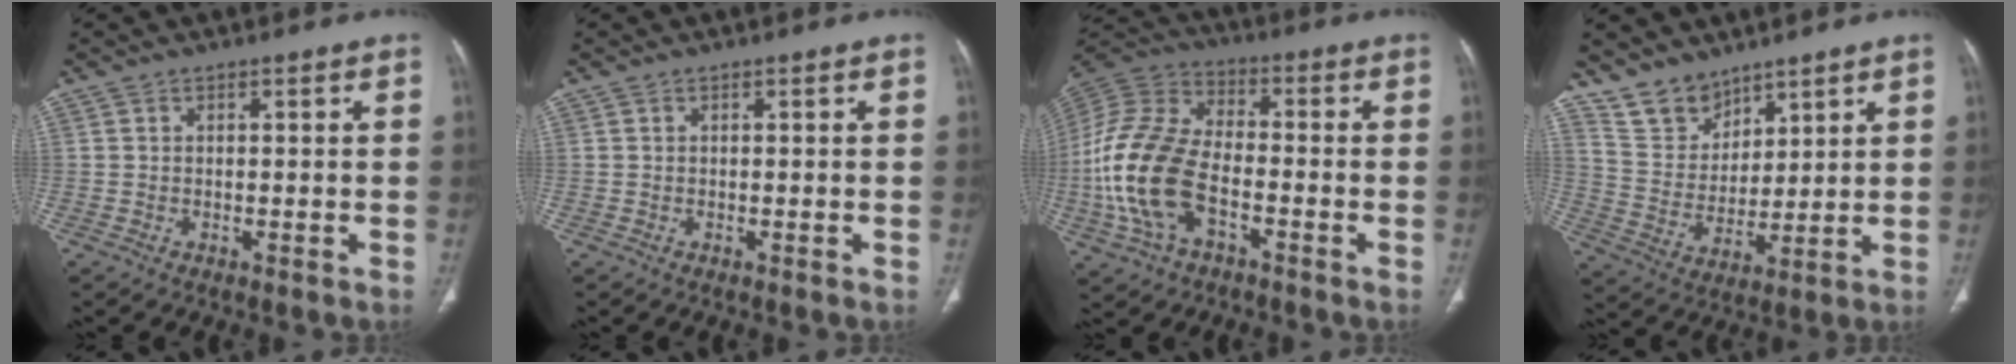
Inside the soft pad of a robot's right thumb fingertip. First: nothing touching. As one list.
[{"total": 0.0}, {"total": 18.4, "force": [-5.1, 10.6, 14.2], "torque": [-0.305, 0.025, -0.097]}, {"total": 9.1, "force": [7.4, 4.9, 1.8], "torque": [-0.011, -0.051, 0.162]}]